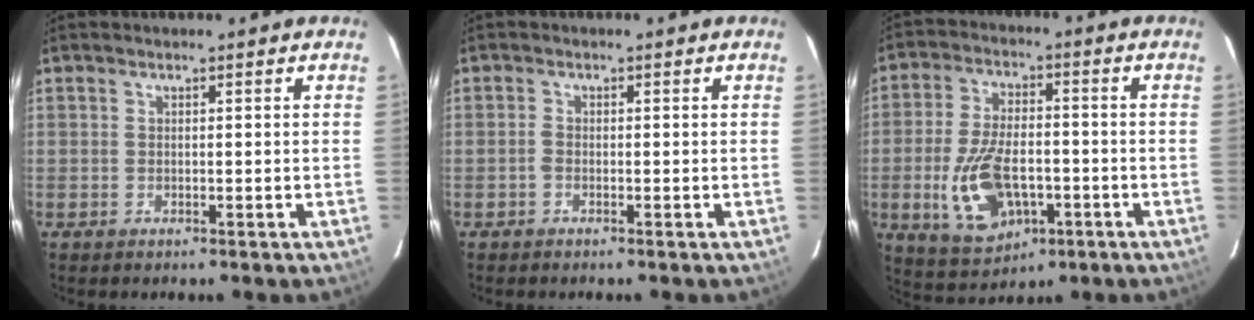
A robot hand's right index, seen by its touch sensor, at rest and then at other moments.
{"total": 0.8, "force": [-0.5, 0.4, 0.5], "torque": [-0.012, 0.003, -0.011]}
{"total": 14.0, "force": [-4.1, 7.6, 11.0], "torque": [-0.230, -0.009, -0.057]}